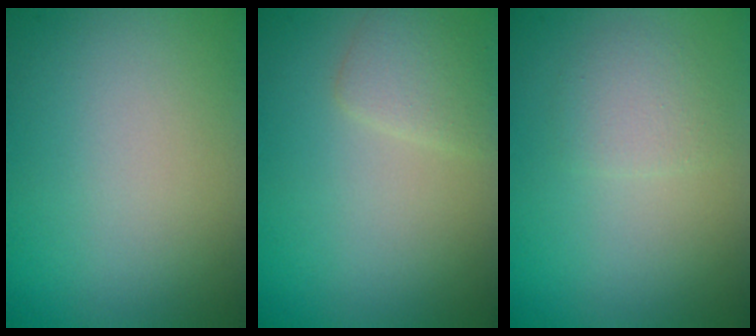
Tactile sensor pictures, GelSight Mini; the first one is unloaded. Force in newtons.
{"total": 1.9, "press": 1.9, "slide": 0.0}
{"total": 2.9, "press": 2.9, "slide": 0.2}